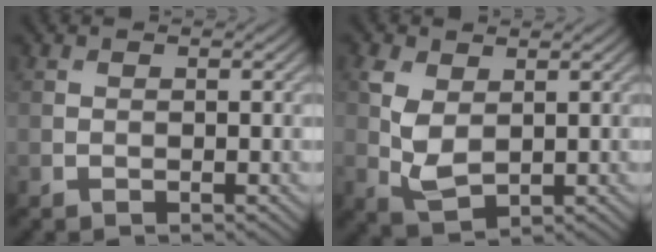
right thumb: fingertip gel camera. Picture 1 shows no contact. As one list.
[{"total": 4.9, "force": [1.0, 3.0, 3.7], "torque": [-0.094, -0.004, 0.023]}]